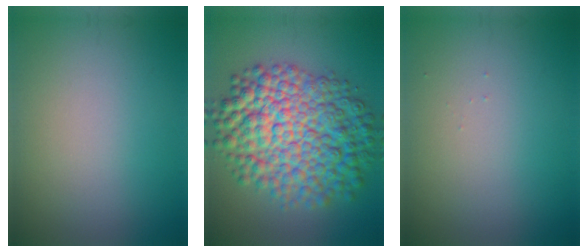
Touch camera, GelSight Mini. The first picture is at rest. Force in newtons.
{"total": 12.0, "press": 11.9, "slide": 0.2}
{"total": 0.0}